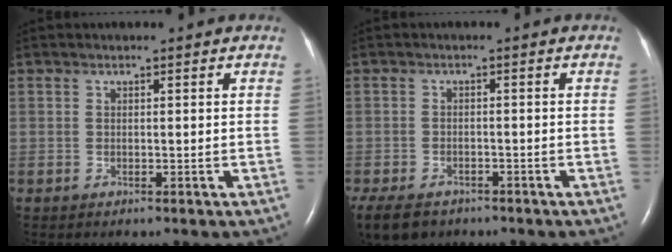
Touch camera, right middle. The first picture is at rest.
{"total": 9.7, "force": [-6.4, 5.9, 4.2], "torque": [-0.100, -0.014, -0.093]}